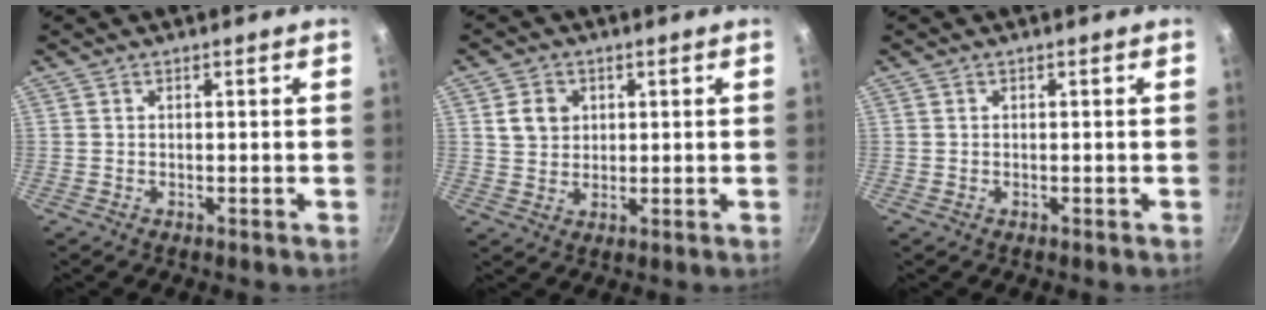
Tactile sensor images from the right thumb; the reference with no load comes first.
{"total": 5.2, "force": [1.7, 4.3, 2.4], "torque": [-0.022, -0.008, 0.033]}
{"total": 11.2, "force": [-4.1, 9.4, 4.7], "torque": [-0.107, 0.021, -0.047]}